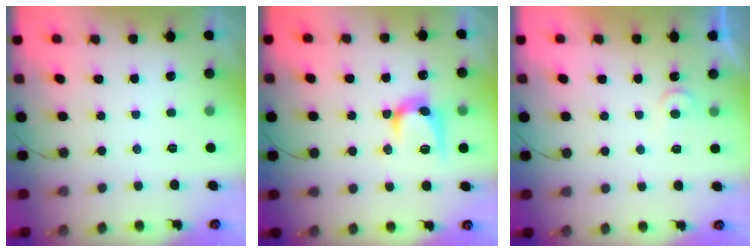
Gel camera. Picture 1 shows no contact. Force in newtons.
{"total": 10.9, "press": 10.9, "slide": 0.3}
{"total": 4.0, "press": 3.9, "slide": 0.3}